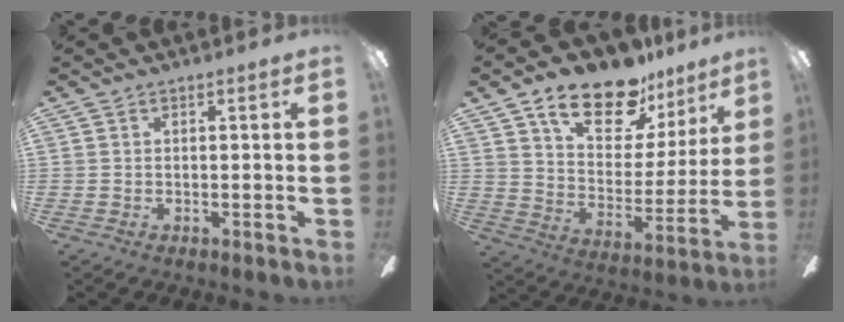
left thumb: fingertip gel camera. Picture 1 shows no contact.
{"total": 18.1, "force": [13.1, 8.1, 9.4], "torque": [-0.148, -0.076, 0.225]}